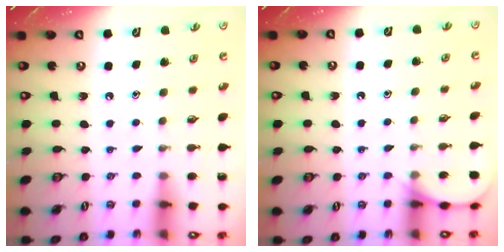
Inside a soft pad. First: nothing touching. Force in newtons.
{"total": 5.8, "press": 5.8, "slide": 0.7}